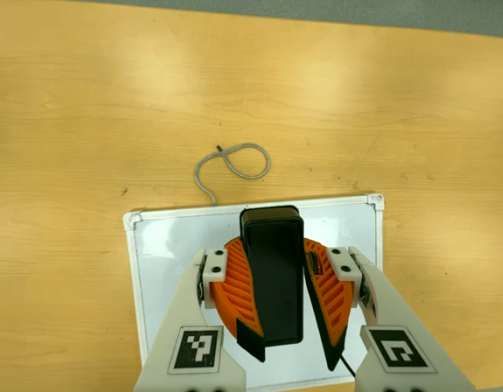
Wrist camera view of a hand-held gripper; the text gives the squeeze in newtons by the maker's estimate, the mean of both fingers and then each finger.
{"total": 12.6, "left": 11.9, "right": 13.3}